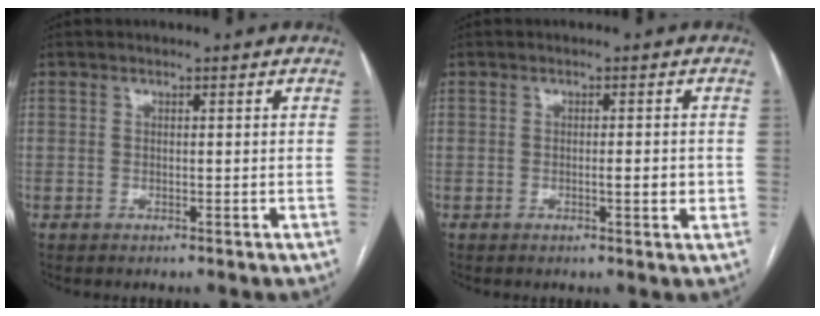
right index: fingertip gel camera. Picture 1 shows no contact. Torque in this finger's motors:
{"motor_torque": [1.13, 0.27, 0.34, 0.05]}